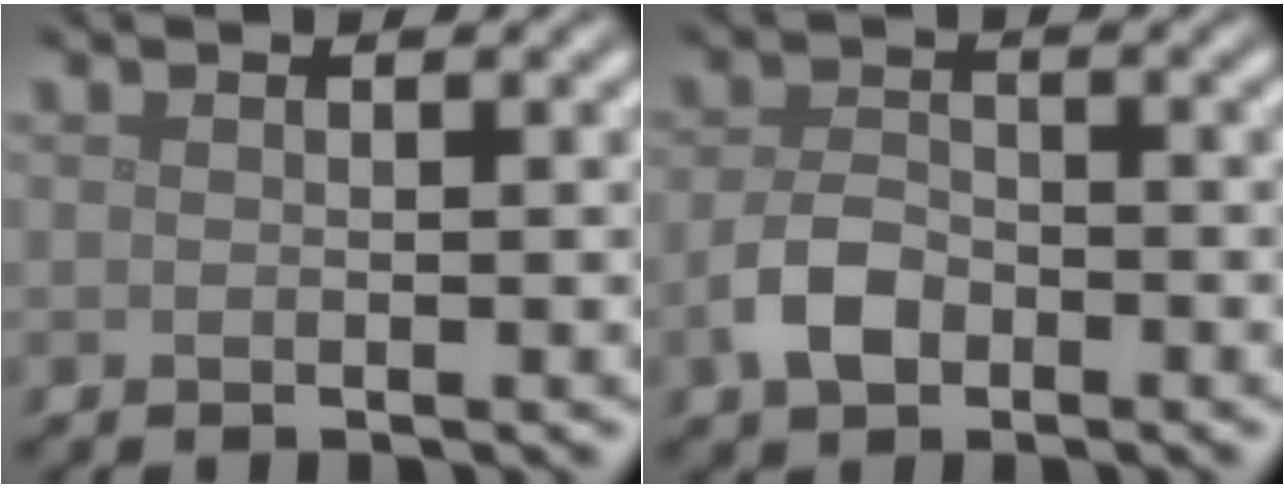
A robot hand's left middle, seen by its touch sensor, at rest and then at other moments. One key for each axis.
{"total": 3.2, "fx": -1.5, "fy": 2.0, "fz": 1.9, "tx": -0.038, "ty": 0.003, "tz": -0.035}